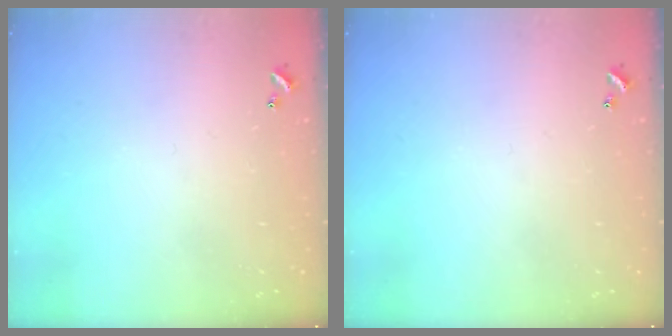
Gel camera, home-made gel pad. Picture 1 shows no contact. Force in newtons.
{"total": 0.0}